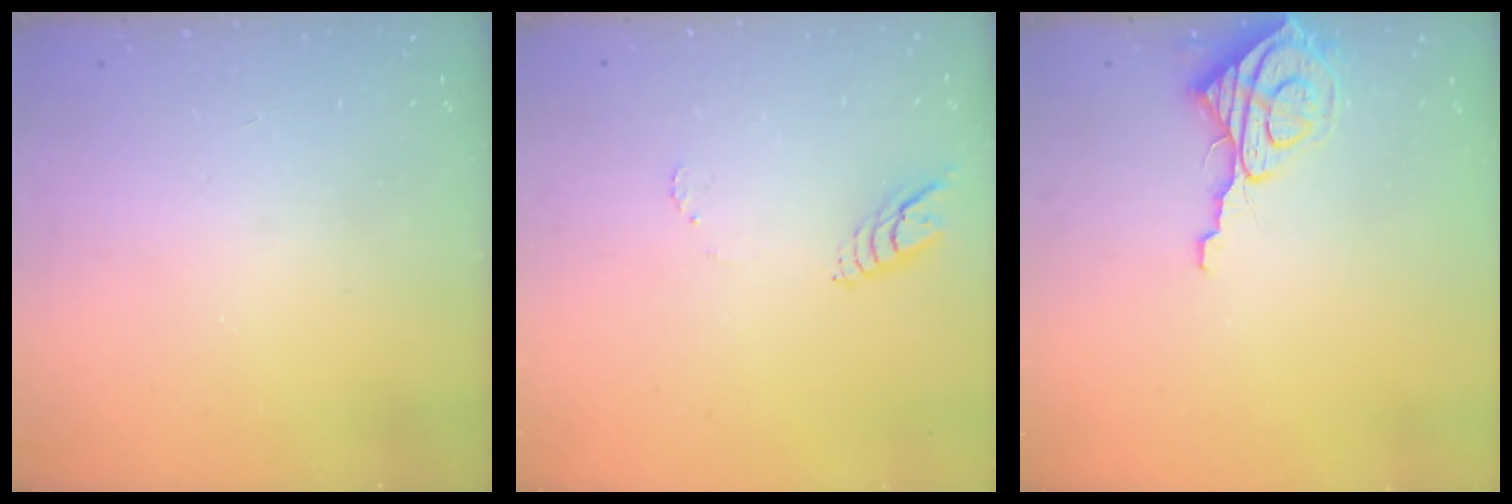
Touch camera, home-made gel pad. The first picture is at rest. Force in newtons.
{"total": 5.9, "press": 5.9, "slide": 0.3}
{"total": 8.6, "press": 8.5, "slide": 0.7}